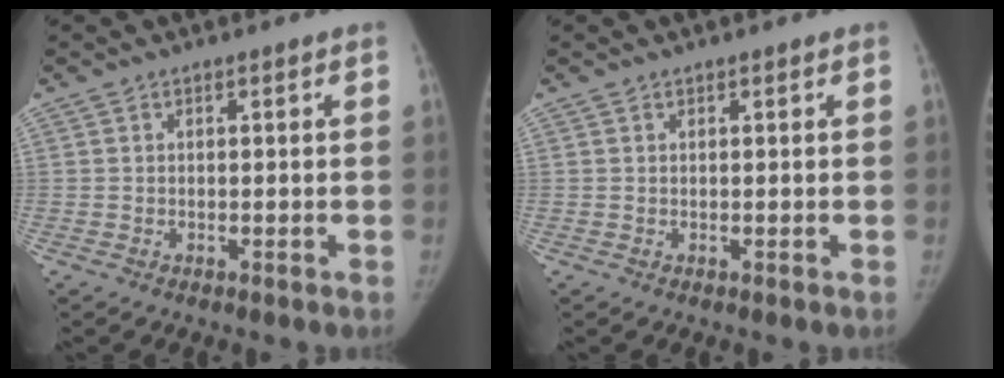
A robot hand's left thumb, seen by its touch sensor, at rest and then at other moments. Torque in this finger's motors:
{"motor_torque": [0.00, 0.00, 0.01, -0.01, 0.00]}